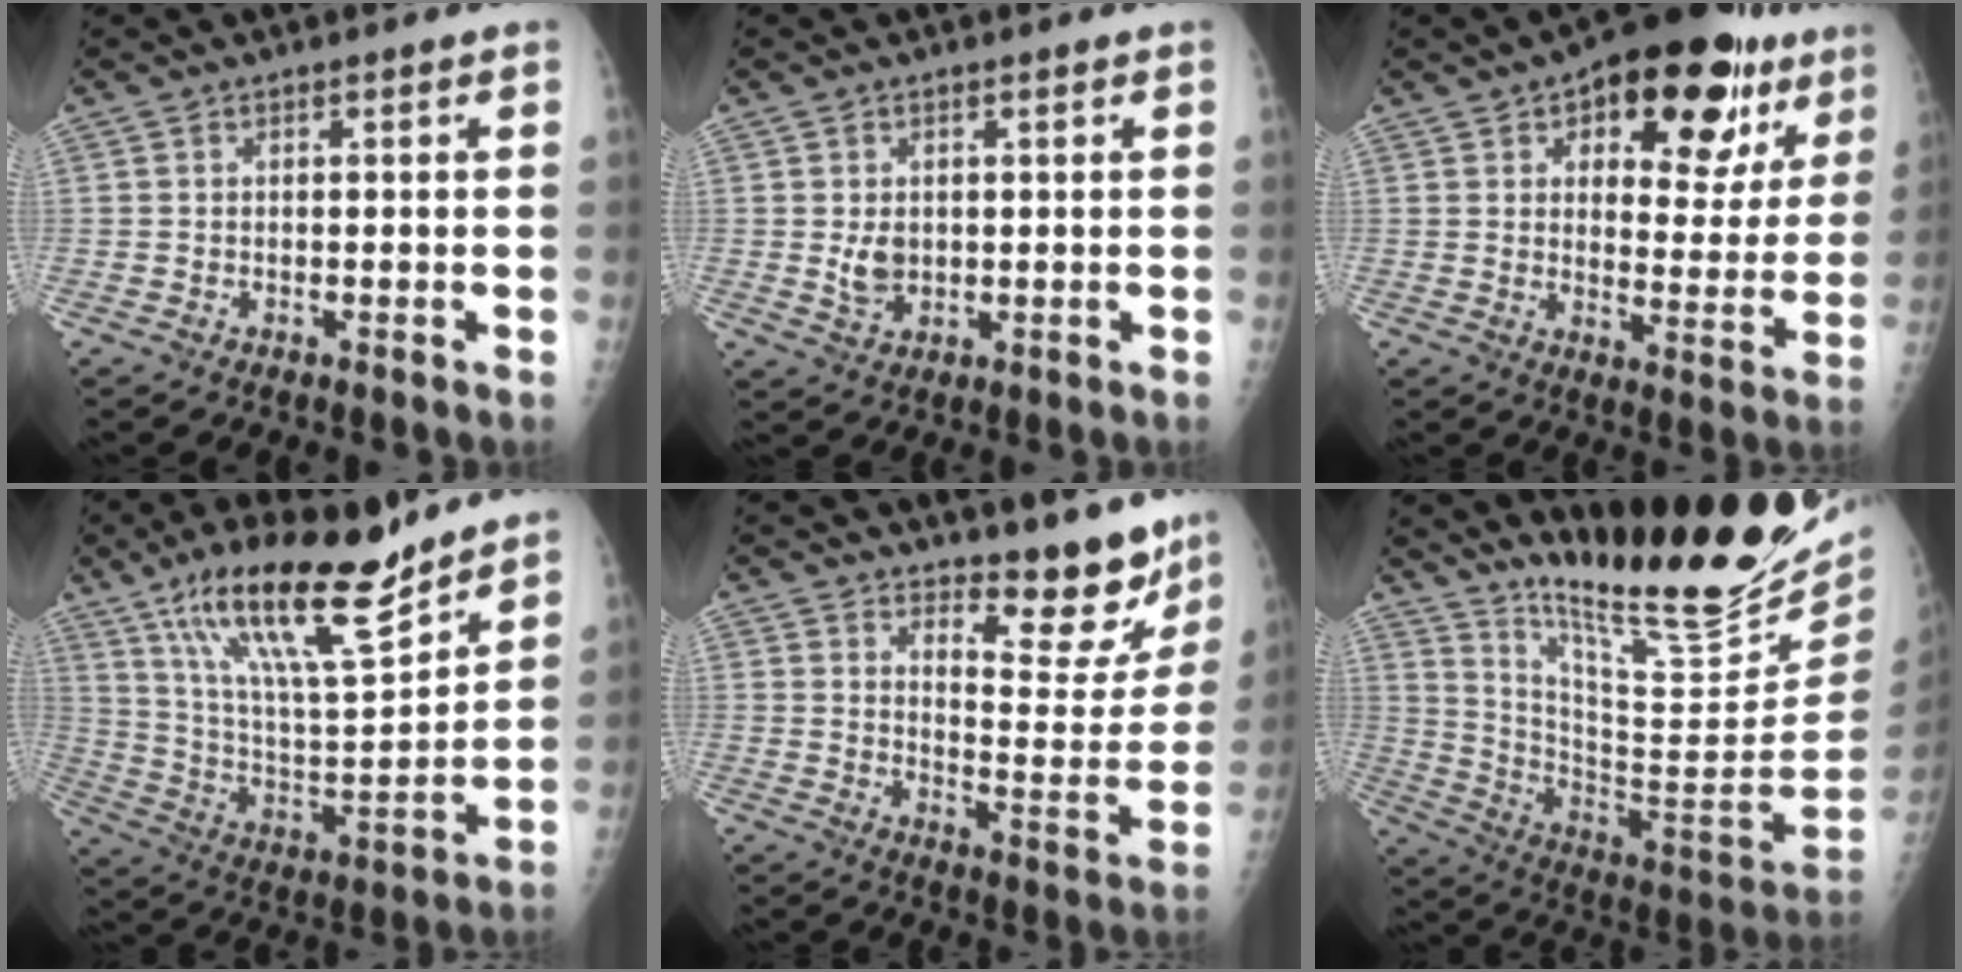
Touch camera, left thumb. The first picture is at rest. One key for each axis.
{"total": 3.6, "fx": 0.4, "fy": 2.7, "fz": 2.3, "tx": -0.031, "ty": -0.008, "tz": 0.015}
{"total": 21.5, "fx": 11.1, "fy": 10.7, "fz": 15.0, "tx": -0.149, "ty": -0.018, "tz": 0.153}
{"total": 21.7, "fx": 15.2, "fy": 5.2, "fz": 14.6, "tx": -0.230, "ty": -0.068, "tz": 0.271}
{"total": 12.0, "fx": 10.4, "fy": 3.6, "fz": 4.9, "tx": -0.026, "ty": -0.101, "tz": 0.148}
{"total": 27.3, "fx": 22.5, "fy": 4.4, "fz": 14.7, "tx": -0.203, "ty": -0.152, "tz": 0.342}